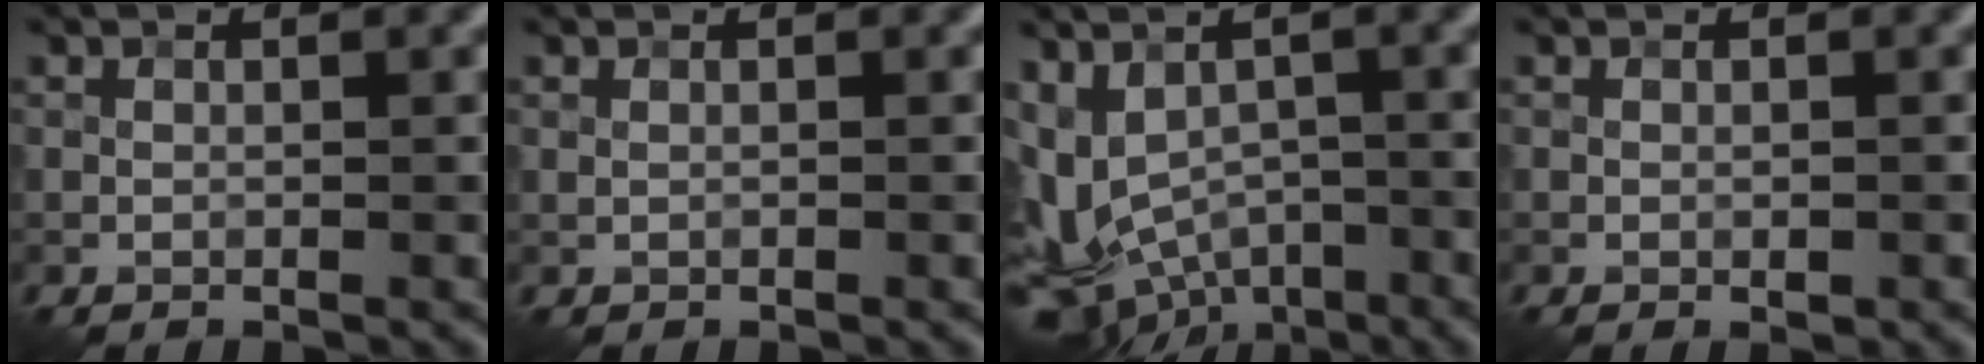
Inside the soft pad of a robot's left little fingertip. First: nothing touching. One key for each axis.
{"total": 0.0}
{"total": 8.1, "fx": -2.8, "fy": 5.6, "fz": 5.2, "tx": -0.086, "ty": -0.002, "tz": -0.036}
{"total": 0.8, "fx": -0.3, "fy": 0.3, "fz": 0.6, "tx": -0.010, "ty": 0.002, "tz": -0.002}